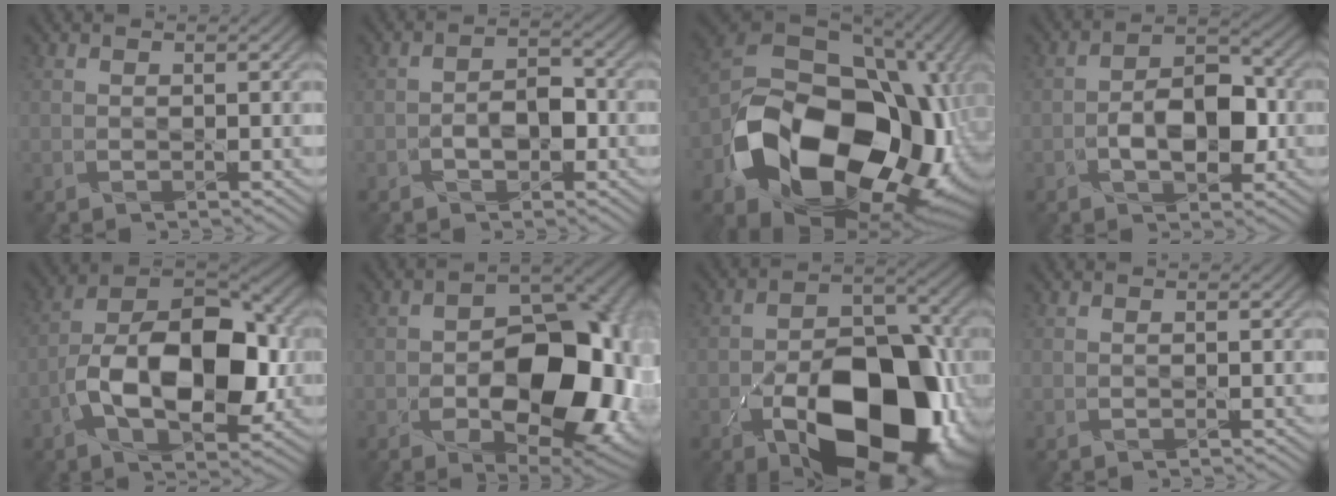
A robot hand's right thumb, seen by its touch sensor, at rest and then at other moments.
{"total": 3.2, "force": [-1.5, 1.9, 2.1], "torque": [-0.027, 0.005, -0.027]}
{"total": 22.8, "force": [-6.2, 15.9, 15.1], "torque": [-0.326, -0.058, -0.071]}
{"total": 6.4, "force": [-2.0, 3.4, 5.0], "torque": [-0.075, 0.010, -0.037]}
{"total": 14.5, "force": [-3.0, 7.9, 11.7], "torque": [-0.192, 0.000, -0.059]}
{"total": 16.5, "force": [-3.7, 10.0, 12.5], "torque": [-0.145, -0.026, -0.046]}
{"total": 17.9, "force": [-7.5, 9.7, 13.0], "torque": [-0.178, -0.015, -0.119]}
{"total": 0.0}